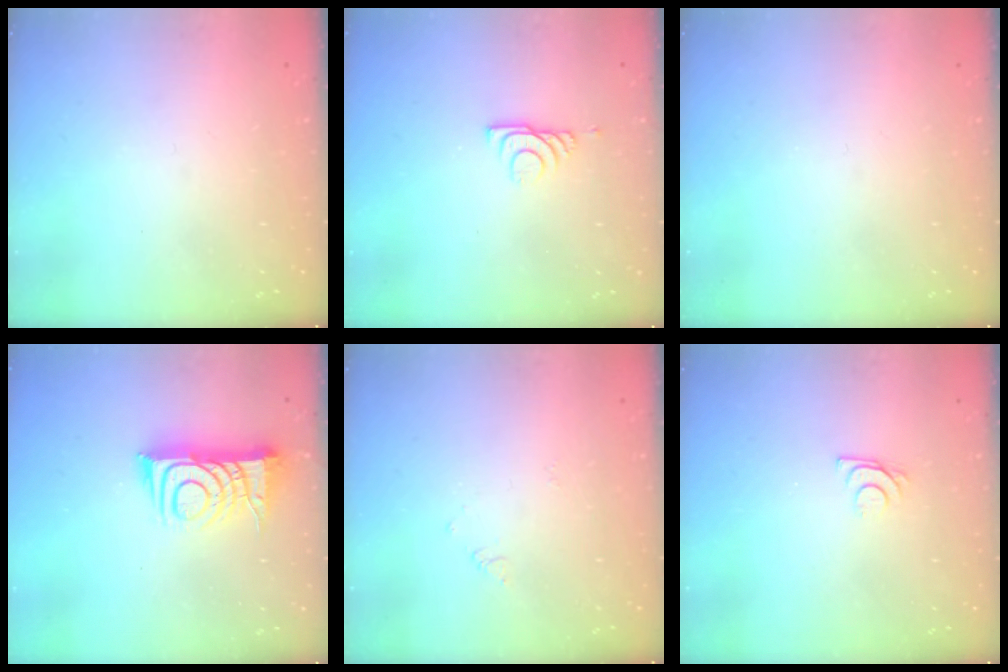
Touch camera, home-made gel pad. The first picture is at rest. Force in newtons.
{"total": 6.2, "press": 6.1, "slide": 0.8}
{"total": 0.0}
{"total": 12.0, "press": 11.9, "slide": 1.0}
{"total": 2.7, "press": 2.7, "slide": 0.4}
{"total": 7.0, "press": 6.9, "slide": 0.6}